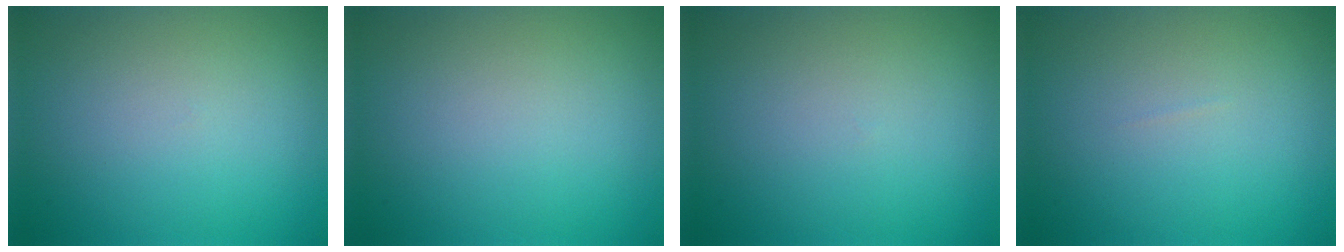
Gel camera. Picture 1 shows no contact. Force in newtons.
{"total": 0.0}
{"total": 0.0}
{"total": 0.0}